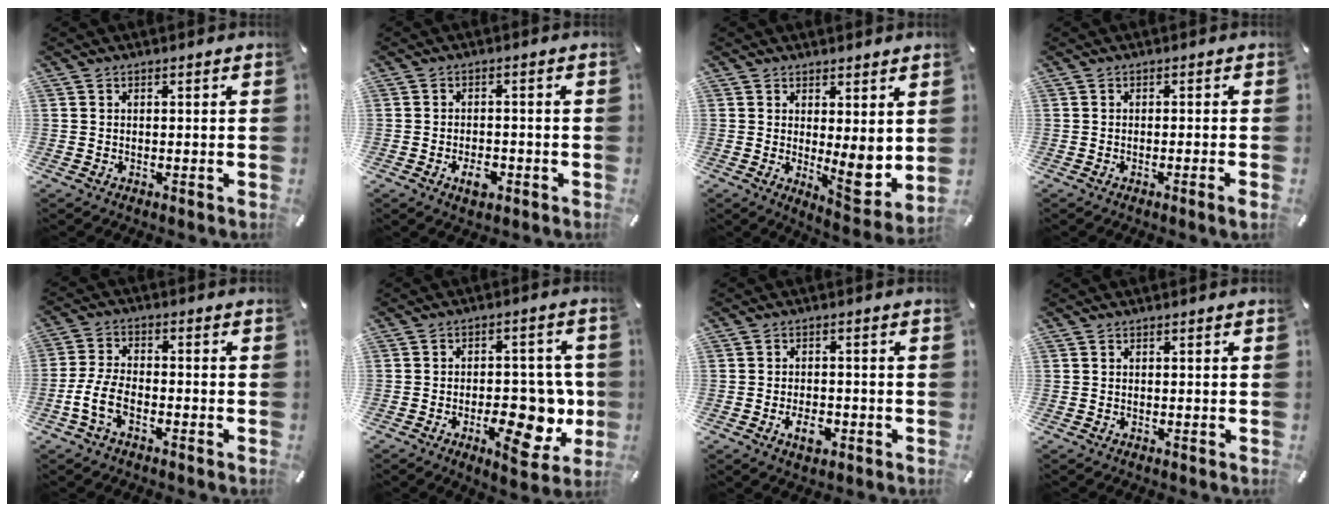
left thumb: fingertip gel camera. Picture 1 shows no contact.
{"total": 4.2, "force": [-1.9, 2.4, 2.8], "torque": [-0.058, 0.004, -0.035]}
{"total": 7.1, "force": [1.1, 2.5, 6.5], "torque": [-0.073, -0.036, 0.027]}
{"total": 2.1, "force": [-0.7, 0.0, 2.0], "torque": [-0.031, -0.006, -0.012]}
{"total": 7.1, "force": [-3.3, 3.8, 5.0], "torque": [-0.112, 0.006, -0.062]}
{"total": 15.8, "force": [-3.6, 8.4, 12.9], "torque": [-0.161, 0.001, -0.045]}
{"total": 4.7, "force": [-2.0, 2.8, 3.1], "torque": [-0.063, 0.005, -0.036]}
{"total": 0.0}